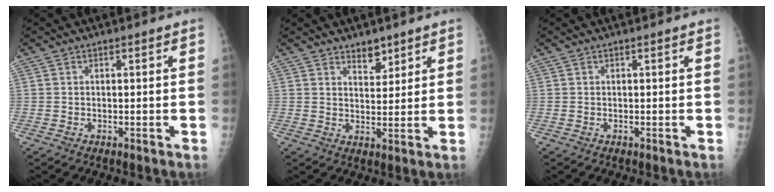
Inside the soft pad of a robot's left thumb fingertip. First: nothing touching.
{"total": 3.9, "force": [3.0, 2.0, 1.6], "torque": [-0.006, -0.023, 0.050]}
{"total": 0.0}